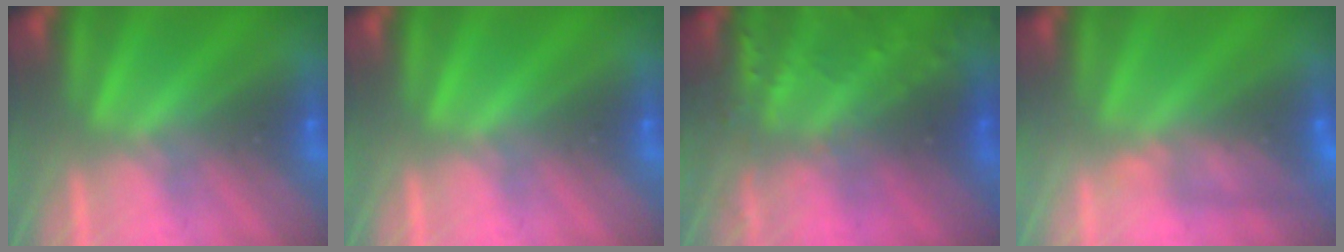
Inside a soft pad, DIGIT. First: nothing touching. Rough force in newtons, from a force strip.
{"total": 0.0}
{"total": 8.7}
{"total": 4.9}